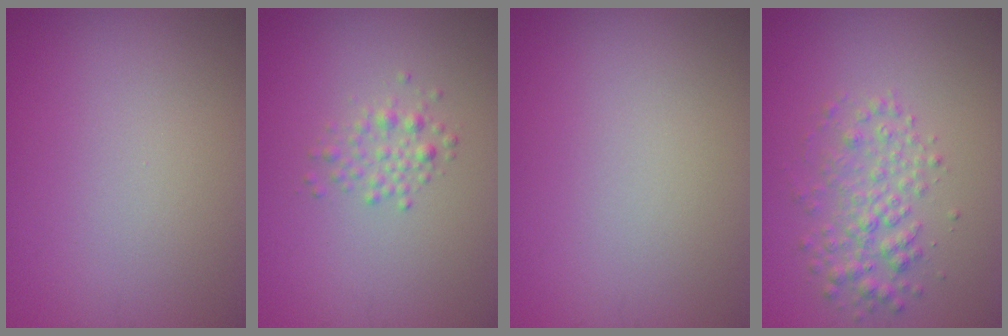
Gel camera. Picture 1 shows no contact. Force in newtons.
{"total": 1.6, "press": 1.6, "slide": 0.0}
{"total": 0.0}
{"total": 3.0, "press": 3.0, "slide": 0.0}